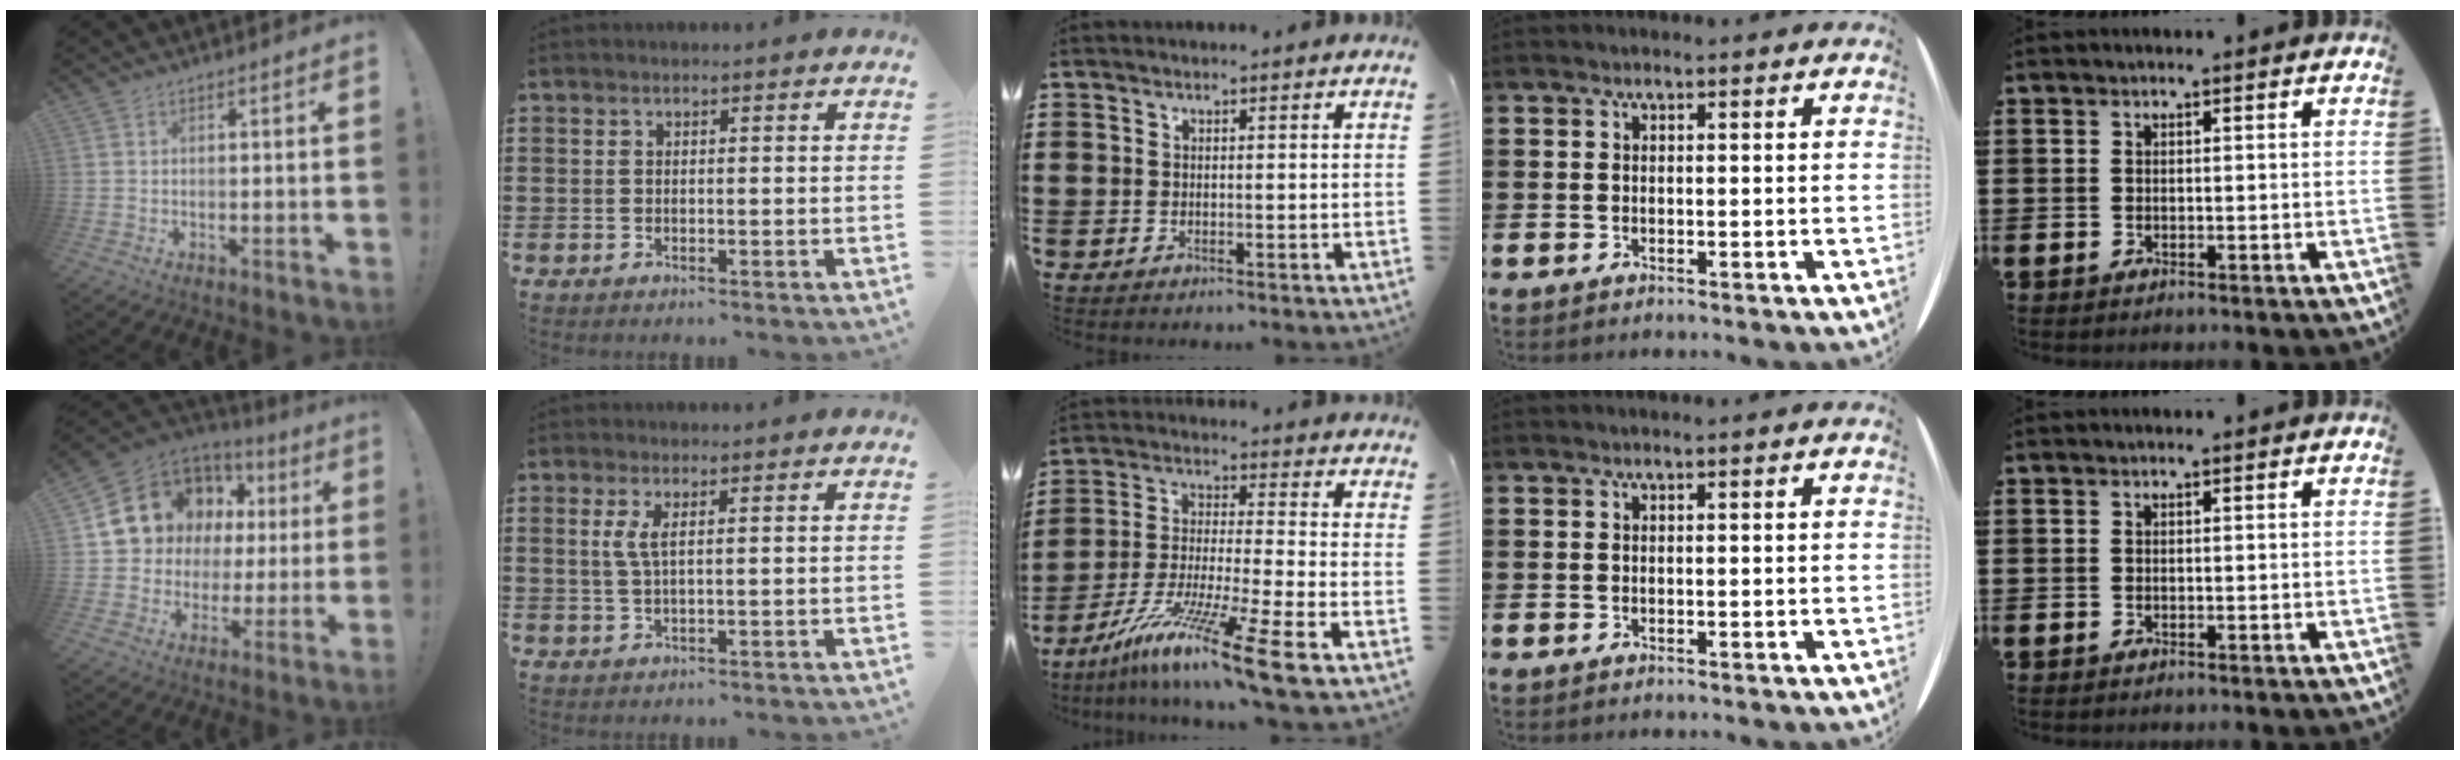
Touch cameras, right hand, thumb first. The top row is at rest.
{"thumb": {"total": 14.2, "force": [7.2, 11.3, 4.6], "torque": [-0.075, -0.050, 0.161]}, "index": {"total": 2.6, "force": [0.7, 0.4, 2.4], "torque": [-0.050, 0.002, 0.012]}, "middle": {"total": 13.0, "force": [-9.4, -0.5, 9.0], "torque": [-0.175, 0.005, -0.182]}}